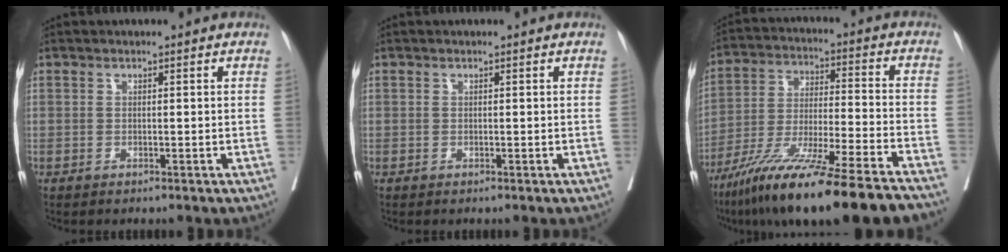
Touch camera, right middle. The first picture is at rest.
{"total": 0.0}
{"total": 21.9, "force": [-16.7, 0.0, 14.1], "torque": [-0.221, -0.048, -0.283]}